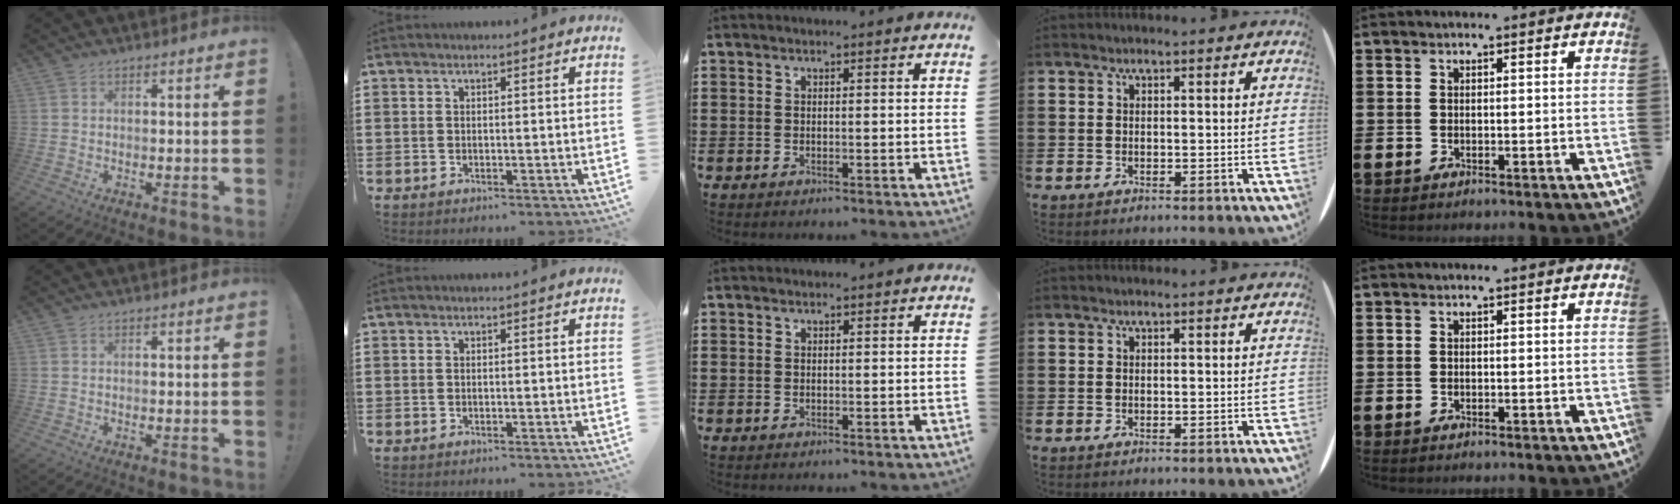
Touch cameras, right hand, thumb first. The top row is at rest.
{}